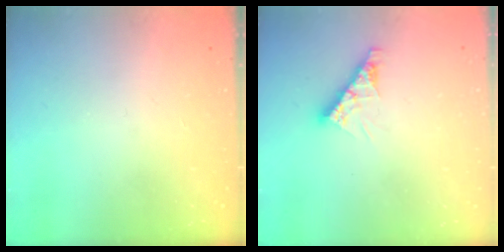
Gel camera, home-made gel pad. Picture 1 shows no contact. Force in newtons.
{"total": 8.0, "press": 8.0, "slide": 0.7}